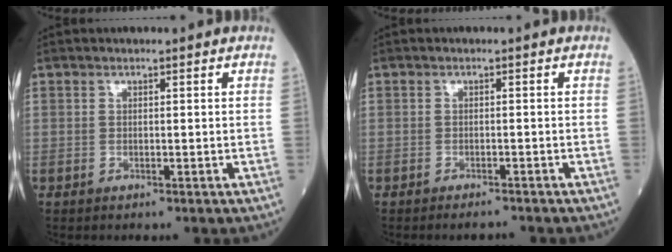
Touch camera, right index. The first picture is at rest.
{"total": 1.9, "force": [-1.8, 0.2, 0.6], "torque": [-0.009, -0.004, -0.022]}